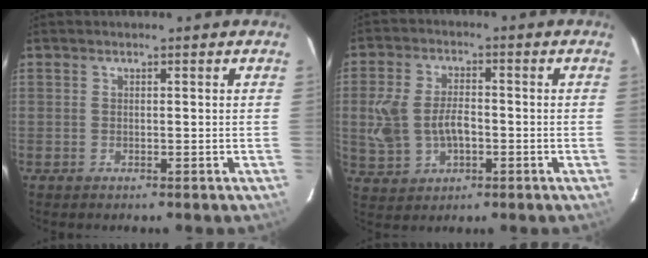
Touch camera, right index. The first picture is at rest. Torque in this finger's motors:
{"motor_torque": [0.17, 0.09, 0.15, 0.10]}